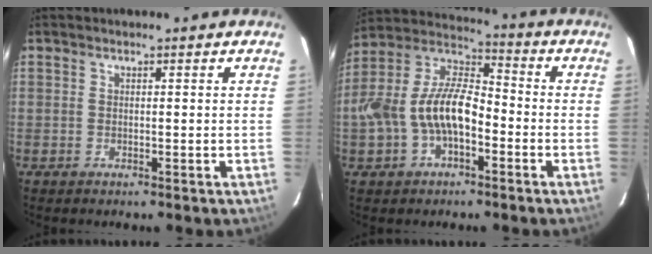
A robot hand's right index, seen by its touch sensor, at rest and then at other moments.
{"total": 14.7, "force": [-3.9, 8.0, 11.7], "torque": [-0.237, 0.015, -0.072]}